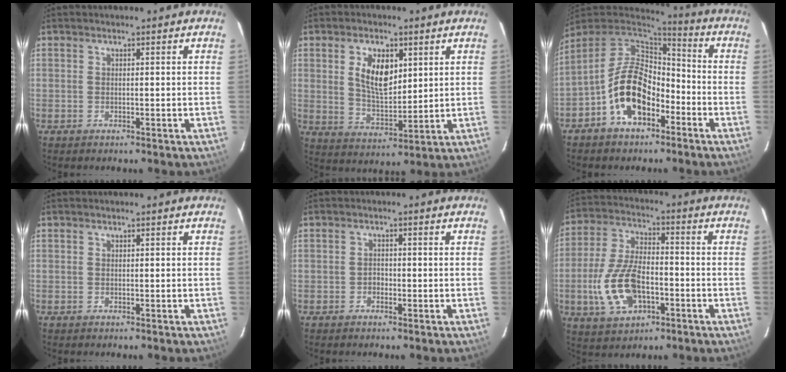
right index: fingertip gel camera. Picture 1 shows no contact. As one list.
[{"total": 9.3, "force": [3.2, 4.8, 7.3], "torque": [-0.132, 0.005, 0.068]}, {"total": 15.1, "force": [-6.1, 9.0, 10.5], "torque": [-0.207, 0.020, -0.100]}, {"total": 0.0}, {"total": 1.3, "force": [-0.7, 1.1, 0.3], "torque": [-0.003, 0.003, -0.010]}, {"total": 14.3, "force": [-4.4, 7.9, 11.1], "torque": [-0.239, 0.004, -0.070]}]